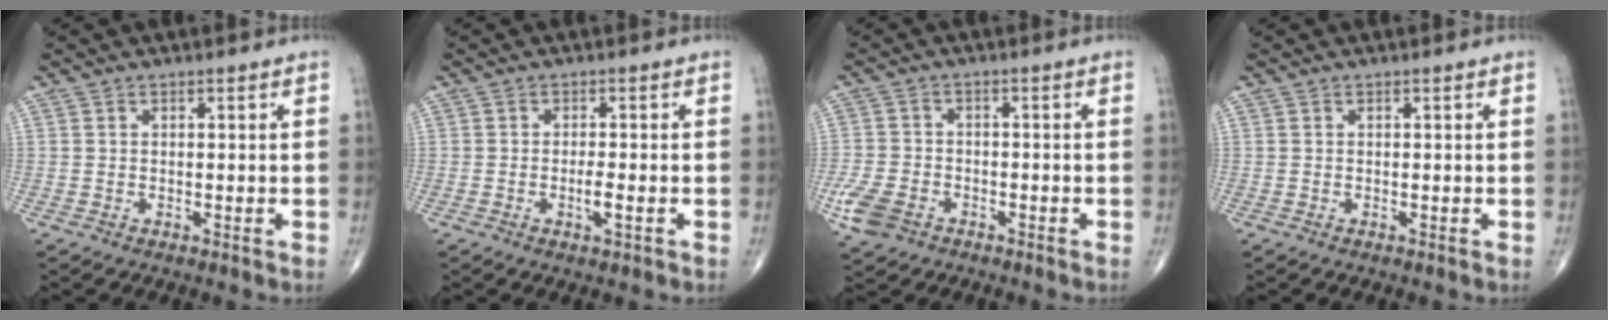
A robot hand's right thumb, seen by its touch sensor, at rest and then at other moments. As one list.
[{"total": 2.5, "force": [-0.8, 0.6, 2.2], "torque": [-0.044, -0.003, -0.016]}, {"total": 6.6, "force": [-3.4, 4.6, 3.3], "torque": [-0.076, 0.011, -0.062]}, {"total": 0.0}]